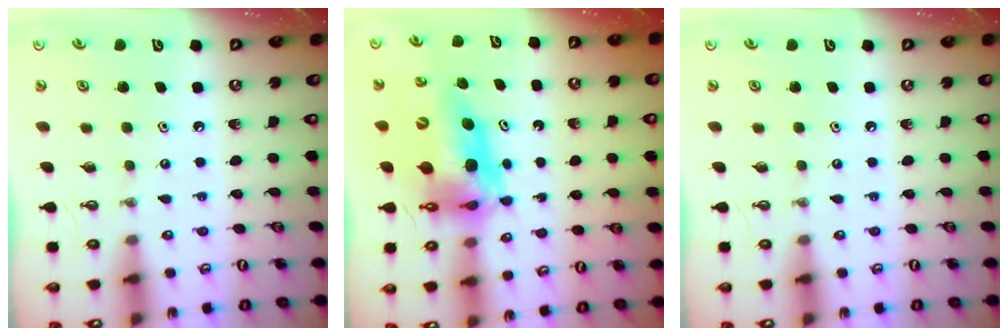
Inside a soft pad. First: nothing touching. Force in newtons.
{"total": 14.3, "press": 14.3, "slide": 1.2}
{"total": 0.0}